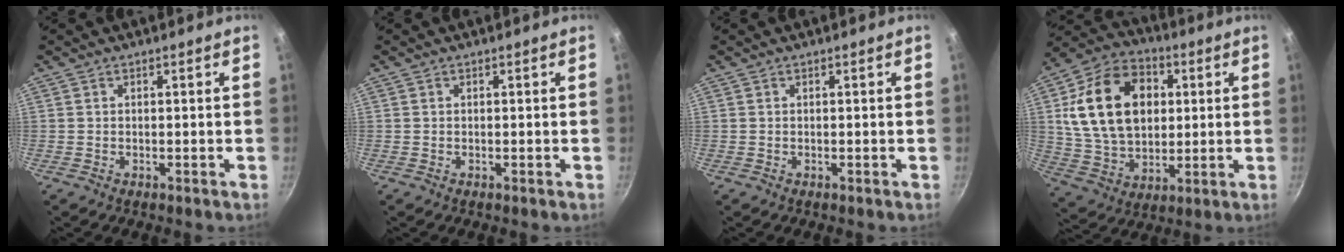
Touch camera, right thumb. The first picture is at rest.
{"total": 0.0}
{"total": 0.0}
{"total": 20.7, "force": [4.0, 14.8, 14.0], "torque": [-0.226, 0.005, 0.070]}